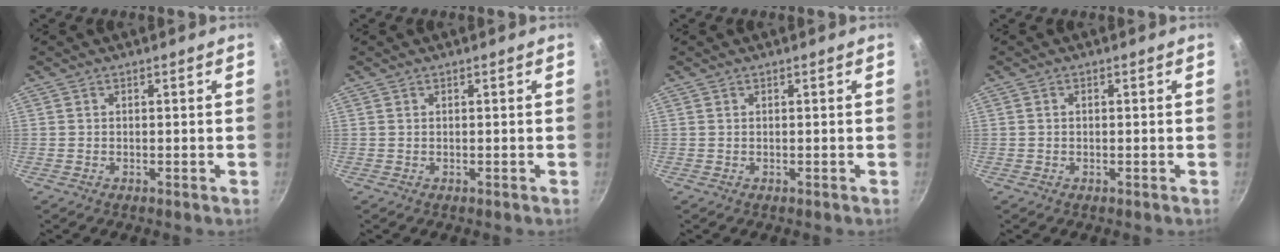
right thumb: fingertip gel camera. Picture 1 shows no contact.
{"total": 0.0}
{"total": 0.0}
{"total": 0.7, "force": [-0.1, 0.5, 0.4], "torque": [-0.007, 0.005, -0.001]}